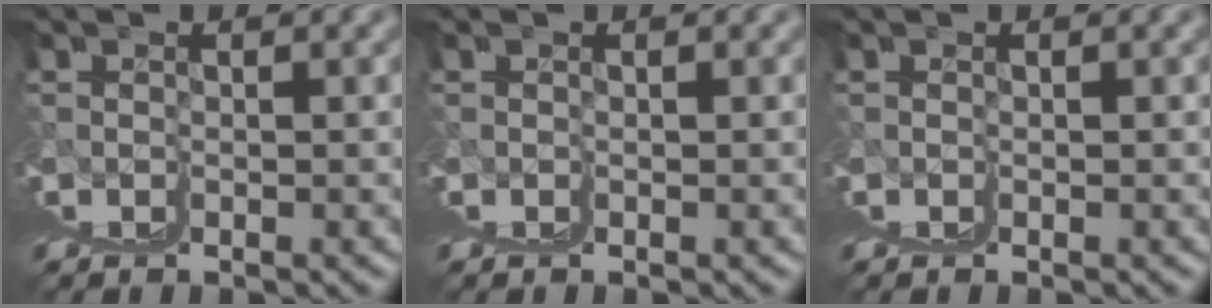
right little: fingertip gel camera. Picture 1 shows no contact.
{"total": 0.0}
{"total": 0.0}